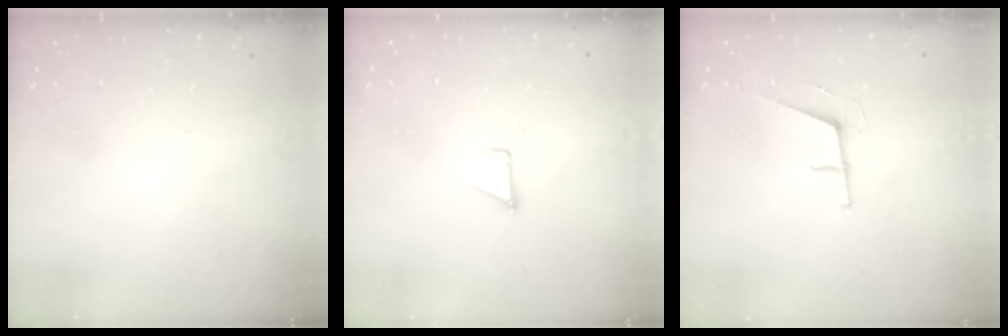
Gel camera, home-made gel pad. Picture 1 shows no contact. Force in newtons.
{"total": 1.0, "press": 1.0, "slide": 0.1}
{"total": 7.7, "press": 7.4, "slide": 2.3}